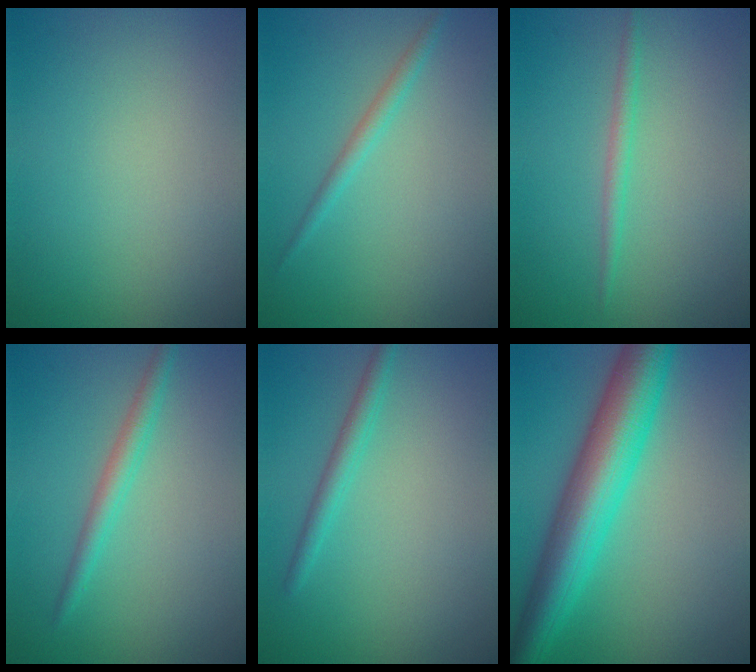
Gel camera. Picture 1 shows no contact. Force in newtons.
{"total": 1.4, "press": 1.4, "slide": 0.1}
{"total": 1.2, "press": 1.2, "slide": 0.1}
{"total": 2.0, "press": 2.0, "slide": 0.1}
{"total": 1.8, "press": 1.8, "slide": 0.1}
{"total": 8.5, "press": 8.5, "slide": 0.1}